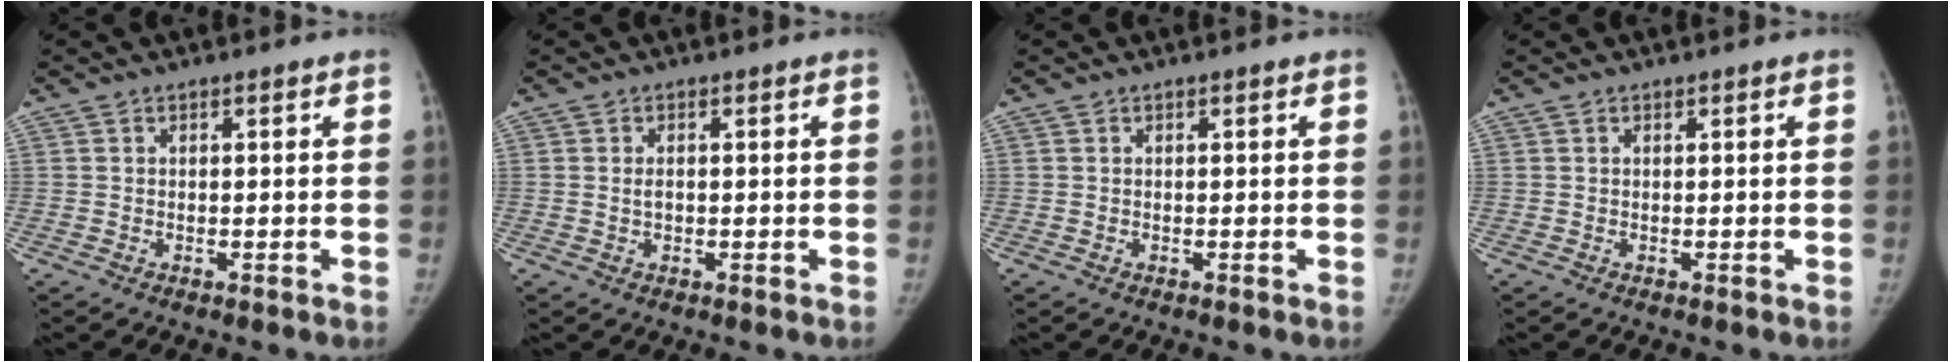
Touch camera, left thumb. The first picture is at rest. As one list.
[{"total": 1.4, "force": [-0.2, 0.9, 1.0], "torque": [-0.015, 0.001, -0.001]}, {"total": 0.0}, {"total": 0.0}]